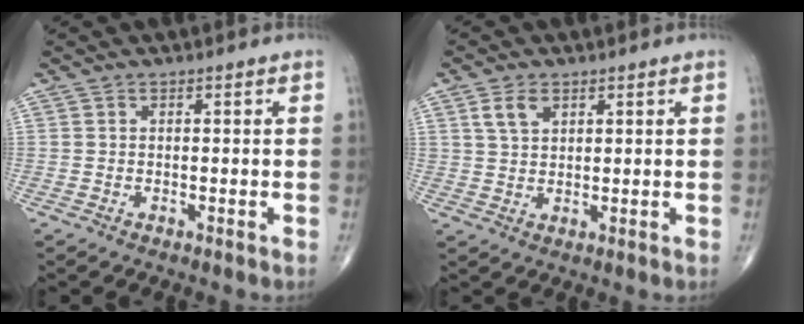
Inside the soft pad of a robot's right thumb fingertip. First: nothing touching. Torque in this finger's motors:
{"motor_torque": [0.84, 0.70, 0.47, 0.27, 0.01]}